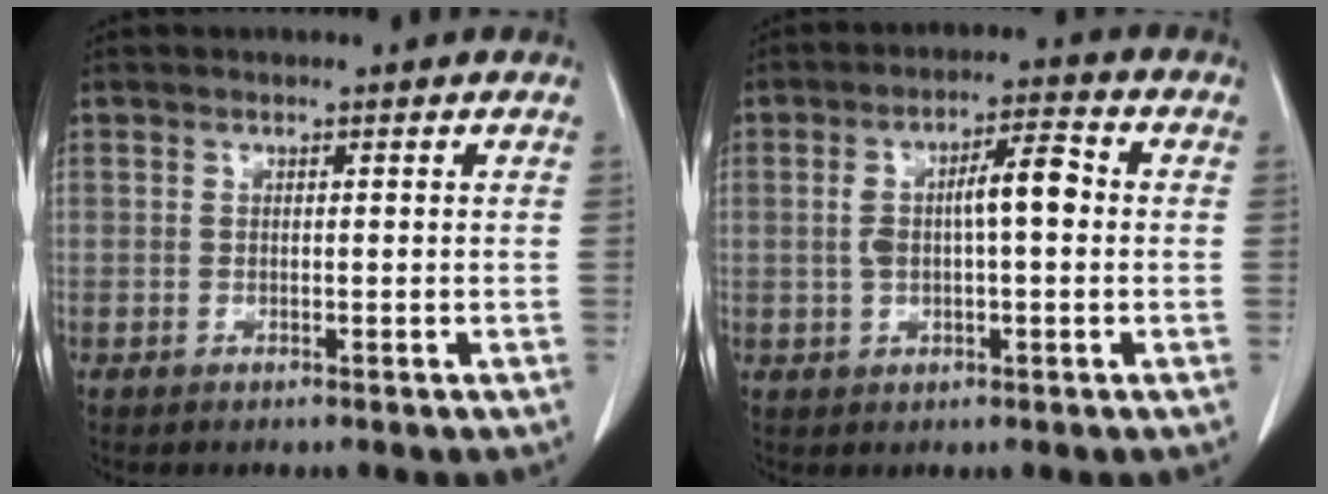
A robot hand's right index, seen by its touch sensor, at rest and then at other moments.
{"total": 7.3, "force": [0.4, 2.0, 7.0], "torque": [-0.132, 0.025, 0.008]}